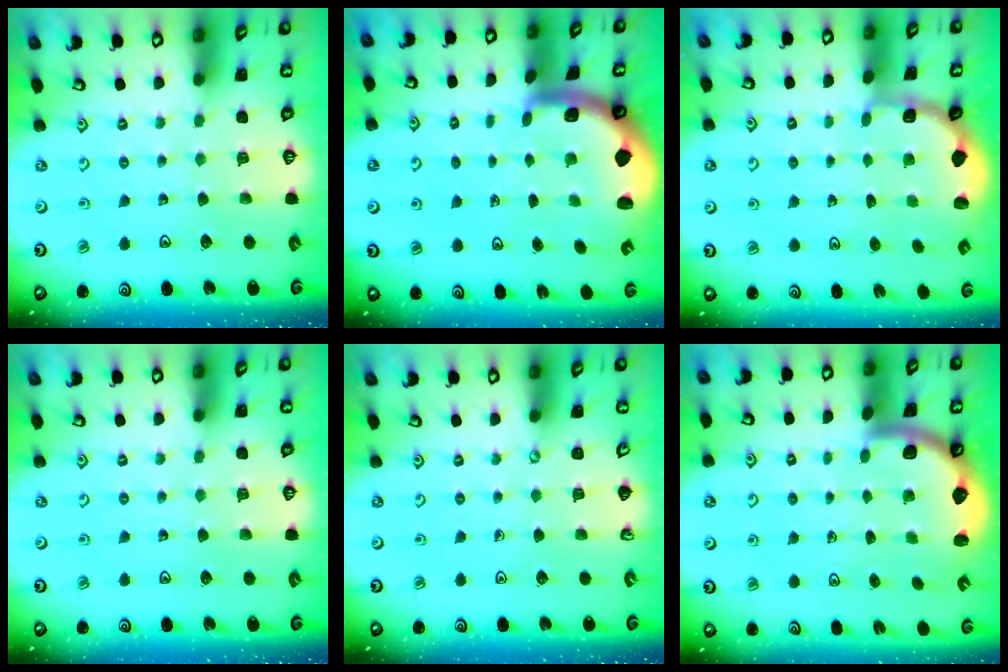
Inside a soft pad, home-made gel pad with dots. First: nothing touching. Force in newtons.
{"total": 2.6, "press": 2.6, "slide": 0.6}
{"total": 1.8, "press": 1.6, "slide": 0.8}
{"total": 0.0}
{"total": 0.0}
{"total": 2.4, "press": 2.4, "slide": 0.3}